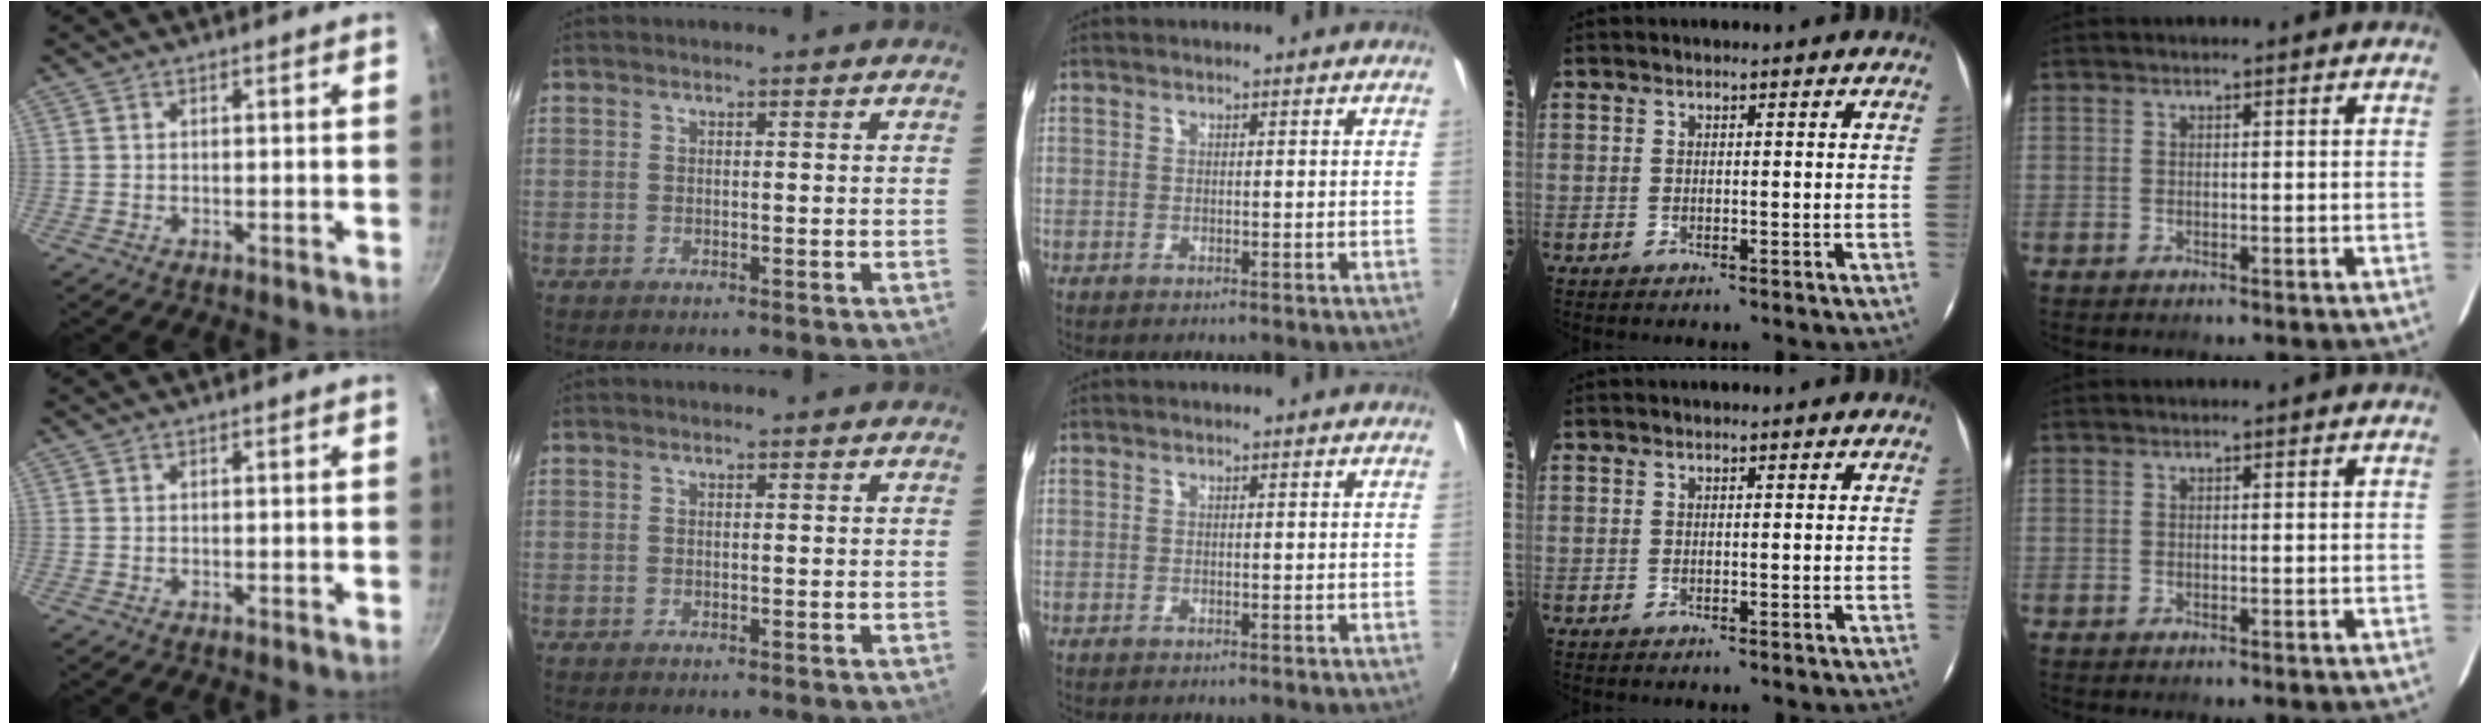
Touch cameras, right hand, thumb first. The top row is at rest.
{}